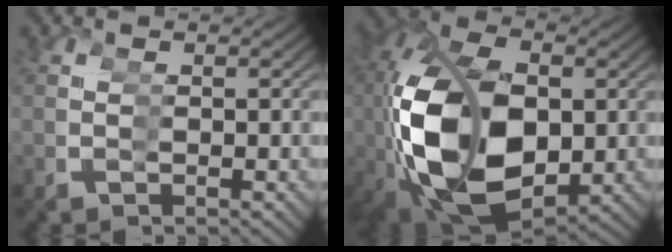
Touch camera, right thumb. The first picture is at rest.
{"total": 17.9, "force": [-3.3, 11.5, 13.4], "torque": [-0.295, -0.052, -0.017]}